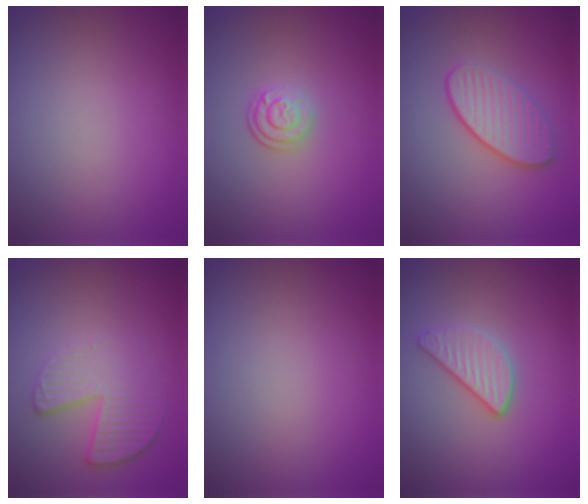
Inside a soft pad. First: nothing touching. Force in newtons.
{"total": 2.5, "press": 1.9, "slide": 1.7}
{"total": 3.5, "press": 3.2, "slide": 1.3}
{"total": 4.4, "press": 2.8, "slide": 3.3}
{"total": 0.0}
{"total": 2.8, "press": 2.7, "slide": 0.9}